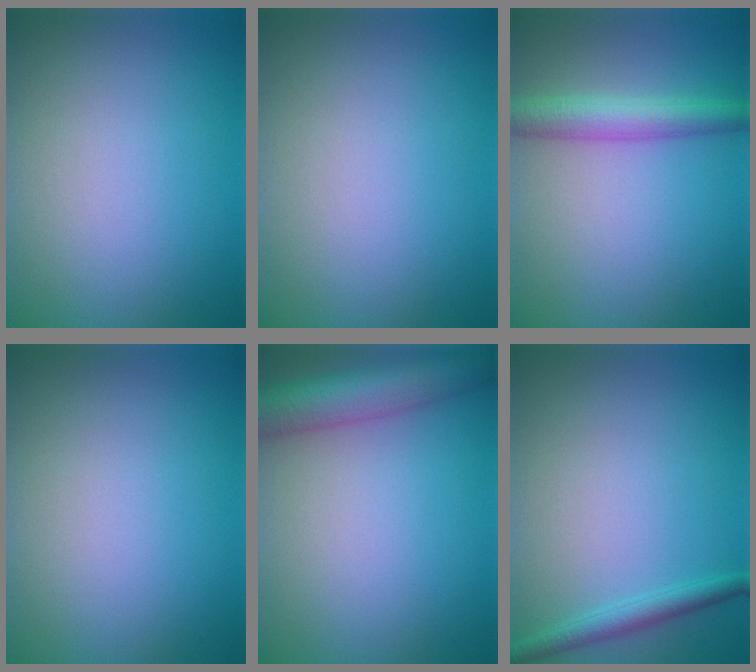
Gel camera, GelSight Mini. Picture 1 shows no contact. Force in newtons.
{"total": 0.0}
{"total": 4.0, "press": 4.0, "slide": 0.1}
{"total": 0.0}
{"total": 6.5, "press": 6.5, "slide": 0.3}
{"total": 2.0, "press": 2.0, "slide": 0.1}